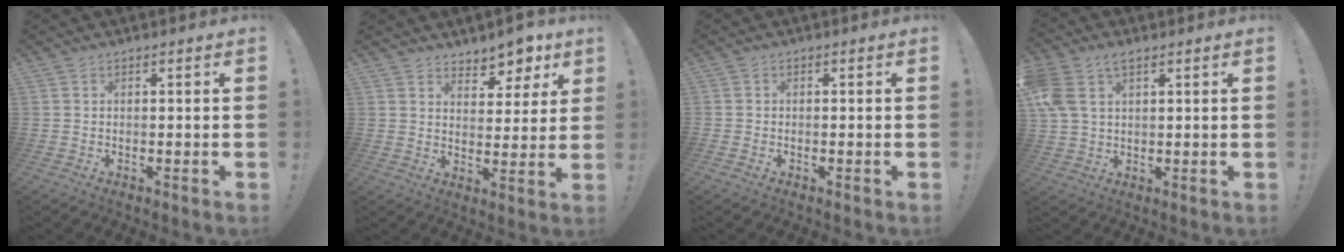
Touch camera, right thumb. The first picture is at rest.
{"total": 7.7, "force": [6.4, 4.0, 1.6], "torque": [0.000, -0.064, 0.116]}
{"total": 0.8, "force": [-0.7, 0.5, 0.1], "torque": [-0.008, 0.005, -0.010]}
{"total": 7.9, "force": [3.7, 4.9, 5.1], "torque": [-0.102, -0.010, 0.073]}